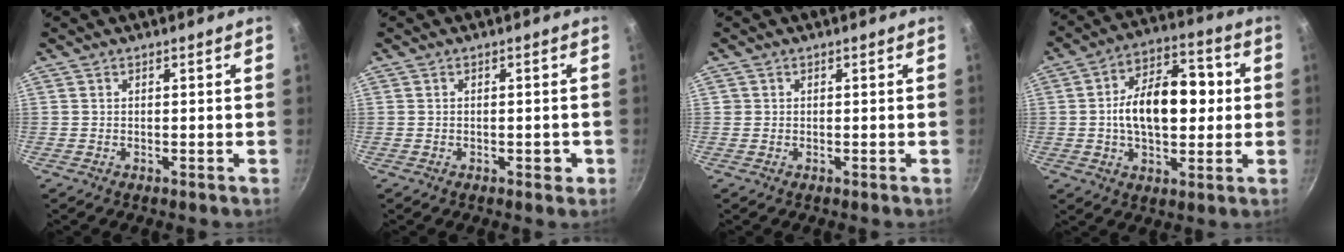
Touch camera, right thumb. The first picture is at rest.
{"total": 1.8, "force": [-0.7, 0.9, 1.3], "torque": [-0.012, 0.004, -0.007]}
{"total": 0.6, "force": [0.1, 0.6, 0.0], "torque": [0.004, 0.003, 0.001]}
{"total": 16.2, "force": [0.7, 9.3, 13.2], "torque": [-0.187, 0.027, 0.007]}